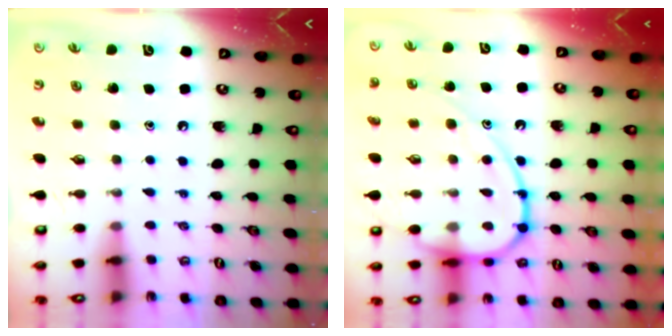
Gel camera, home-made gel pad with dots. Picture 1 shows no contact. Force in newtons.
{"total": 14.9, "press": 14.8, "slide": 1.3}